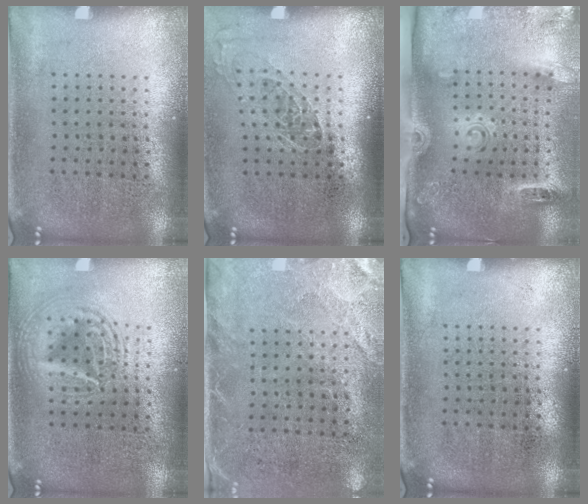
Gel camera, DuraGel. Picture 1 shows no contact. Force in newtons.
{"total": 1.0, "press": 0.9, "slide": 0.5}
{"total": 2.9, "press": 2.0, "slide": 2.1}
{"total": 2.9, "press": 2.8, "slide": 0.3}
{"total": 2.7, "press": 2.2, "slide": 1.6}
{"total": 0.0}